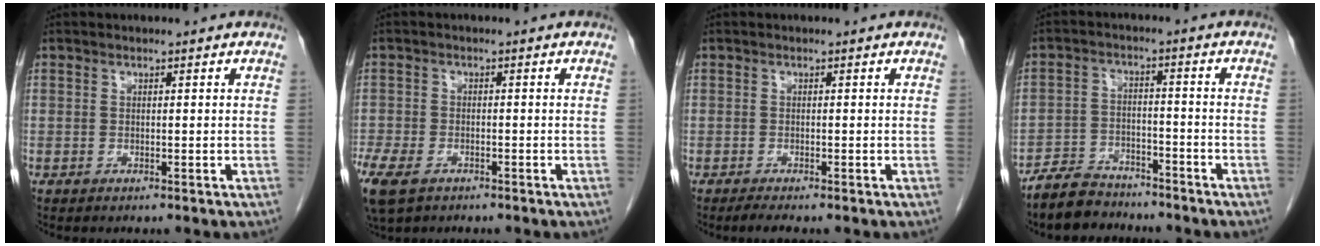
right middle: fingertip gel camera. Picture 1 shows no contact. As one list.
[{"total": 11.4, "force": [-6.7, 6.7, 6.4], "torque": [-0.182, -0.015, -0.107]}, {"total": 1.8, "force": [-1.5, -0.2, 1.0], "torque": [-0.021, -0.006, -0.027]}, {"total": 7.1, "force": [-6.3, 2.9, 1.2], "torque": [-0.029, -0.001, -0.112]}]